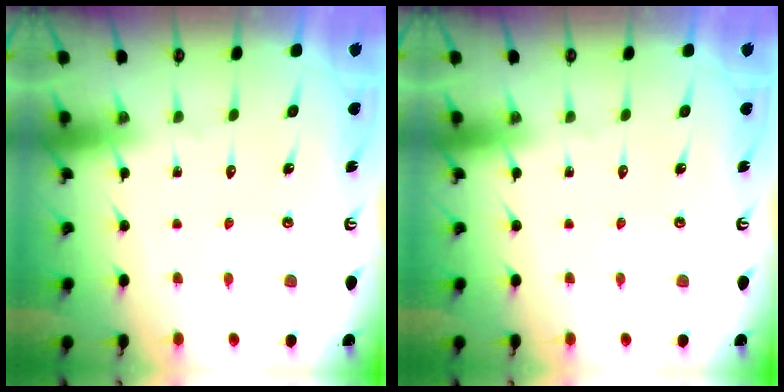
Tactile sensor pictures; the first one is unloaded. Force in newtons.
{"total": 0.0}